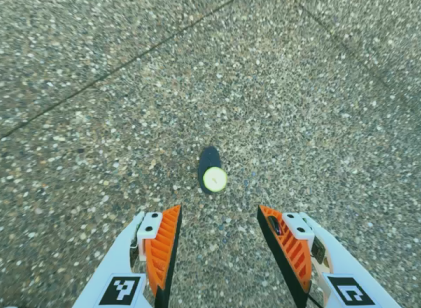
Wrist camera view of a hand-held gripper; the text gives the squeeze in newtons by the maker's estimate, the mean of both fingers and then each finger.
{"total": 0.0}